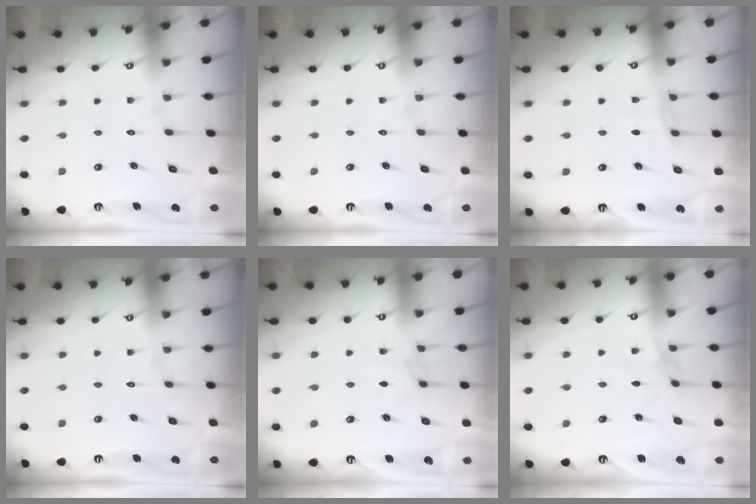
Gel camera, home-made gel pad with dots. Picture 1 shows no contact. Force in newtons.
{"total": 0.0}
{"total": 4.2, "press": 4.2, "slide": 0.4}
{"total": 0.0}
{"total": 2.9, "press": 2.8, "slide": 0.5}
{"total": 2.3, "press": 2.3, "slide": 0.4}